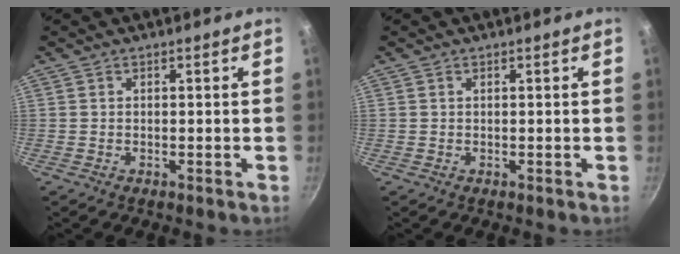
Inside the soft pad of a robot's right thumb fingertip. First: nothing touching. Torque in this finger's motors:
{"motor_torque": [0.10, 0.10, -0.21, 0.15, 0.03]}